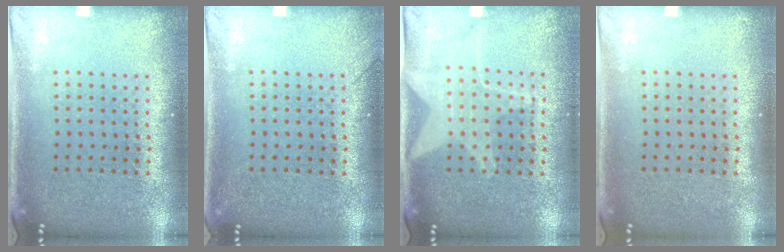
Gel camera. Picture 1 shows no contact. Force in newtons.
{"total": 1.0, "press": 0.9, "slide": 0.3}
{"total": 1.6, "press": 1.5, "slide": 0.6}
{"total": 0.0}